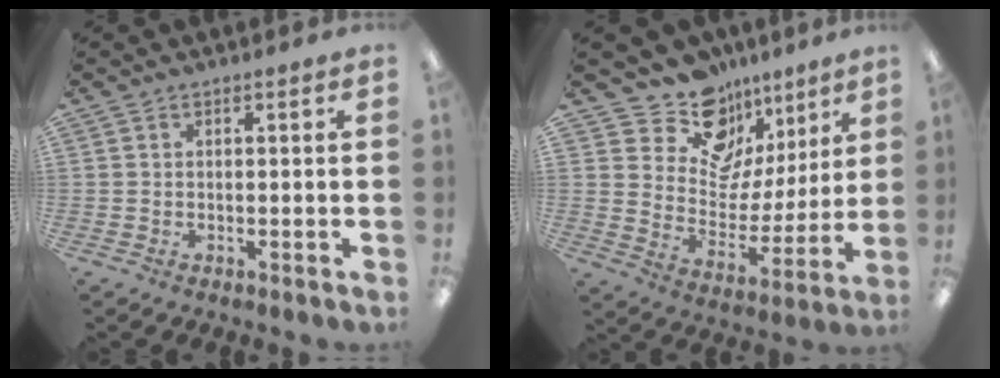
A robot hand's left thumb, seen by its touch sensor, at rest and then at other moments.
{"total": 14.4, "force": [11.1, 8.4, 3.5], "torque": [-0.069, -0.096, 0.202]}